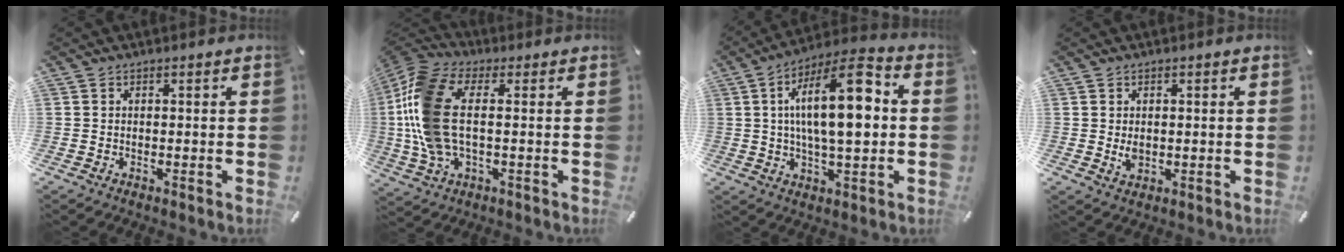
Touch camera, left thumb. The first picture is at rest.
{"total": 16.3, "force": [0.6, 8.4, 14.0], "torque": [-0.314, -0.011, 0.010]}
{"total": 18.2, "force": [2.2, 7.1, 16.7], "torque": [-0.288, -0.001, 0.030]}
{"total": 2.6, "force": [0.0, 1.9, 1.8], "torque": [-0.027, 0.000, -0.002]}